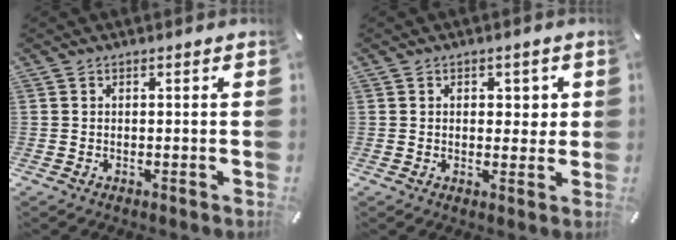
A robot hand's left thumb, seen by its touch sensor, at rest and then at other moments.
{"total": 3.4, "force": [0.7, 2.5, 2.2], "torque": [-0.013, -0.004, 0.003]}